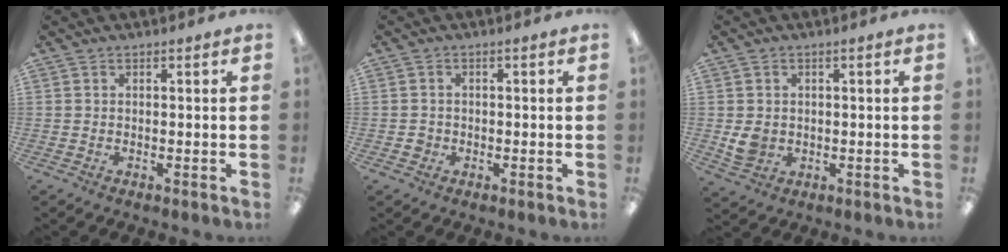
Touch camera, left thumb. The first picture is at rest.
{"total": 1.5, "force": [-0.5, 1.4, 0.4], "torque": [-0.008, 0.004, -0.014]}
{"total": 4.0, "force": [-0.1, 3.4, 2.1], "torque": [-0.028, -0.003, -0.002]}